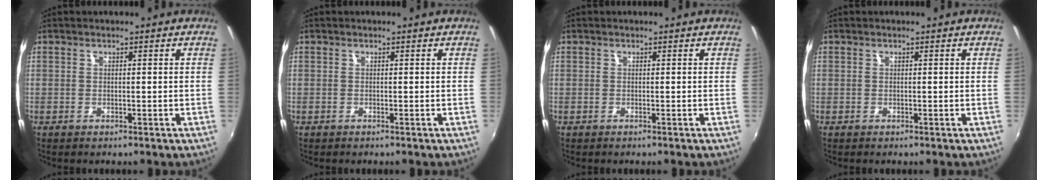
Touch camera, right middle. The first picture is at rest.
{"total": 0.0}
{"total": 0.0}
{"total": 0.0}